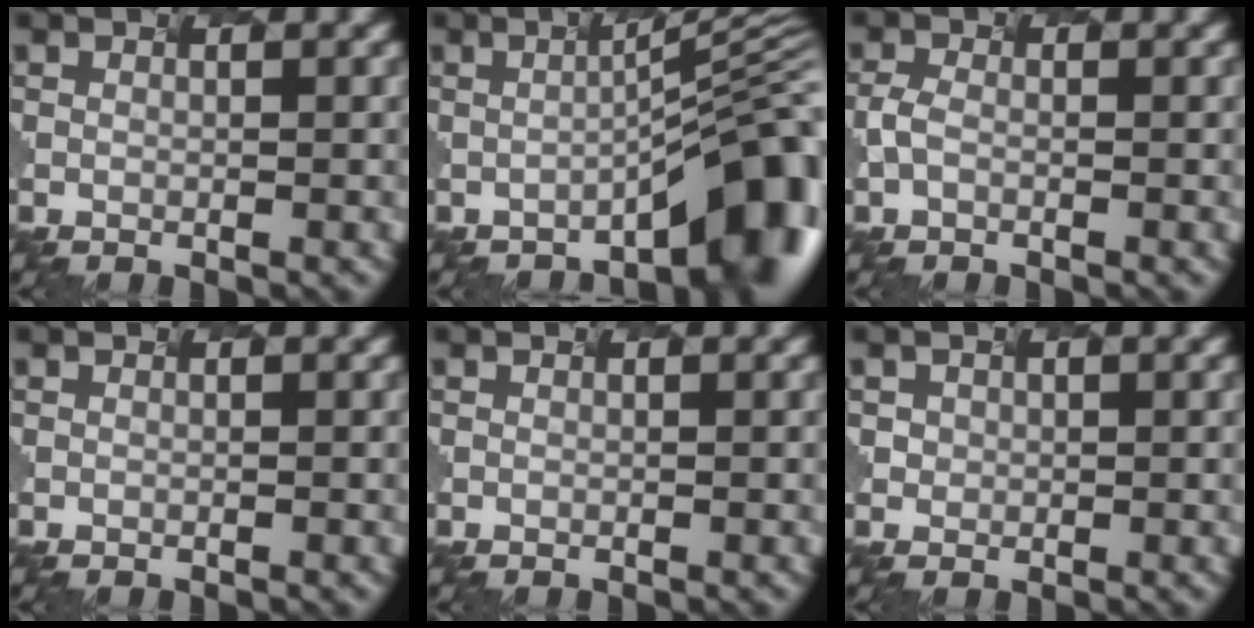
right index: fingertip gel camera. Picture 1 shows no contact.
{"total": 8.1, "force": [-3.5, 1.2, 7.2], "torque": [-0.084, 0.017, -0.050]}
{"total": 1.6, "force": [-1.2, 0.7, 0.8], "torque": [-0.032, 0.004, -0.018]}
{"total": 0.0}
{"total": 0.0}
{"total": 0.9, "force": [0.1, 0.7, -0.6], "torque": [0.007, 0.002, 0.010]}